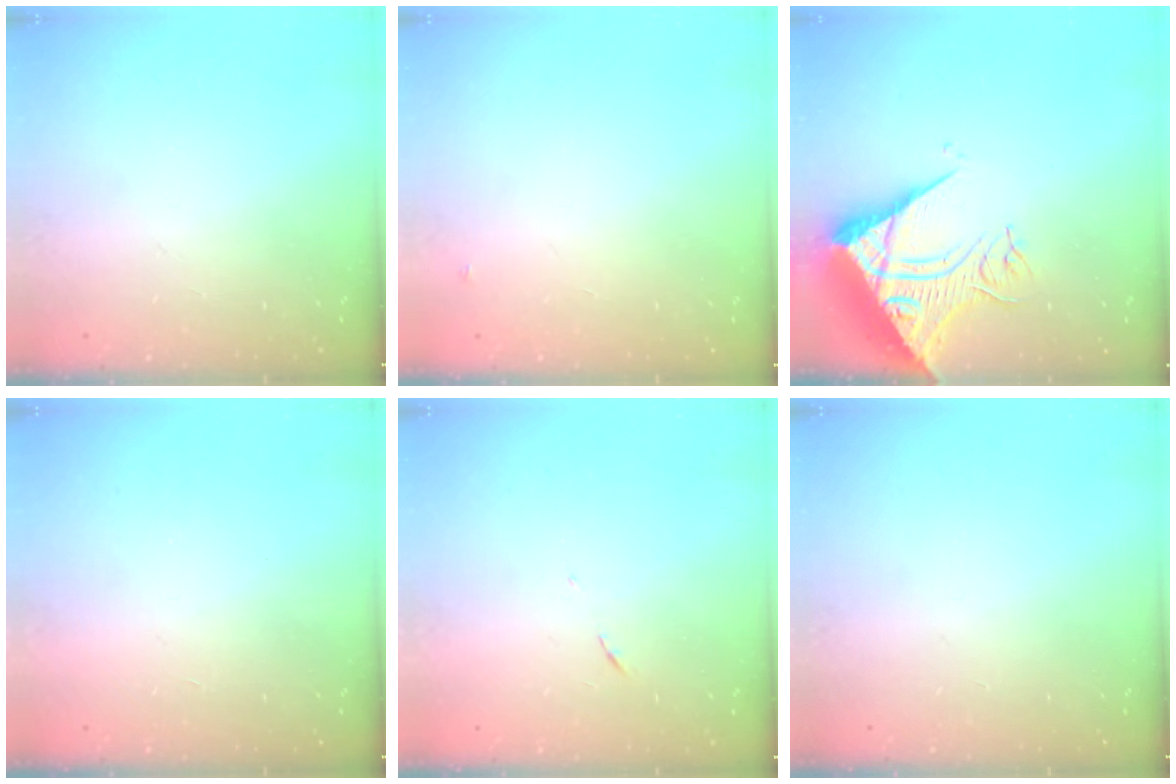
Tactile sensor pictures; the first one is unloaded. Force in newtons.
{"total": 2.6, "press": 2.6, "slide": 0.2}
{"total": 12.0, "press": 11.9, "slide": 0.7}
{"total": 1.6, "press": 1.6, "slide": 0.1}
{"total": 5.0, "press": 5.0, "slide": 0.3}
{"total": 0.0}